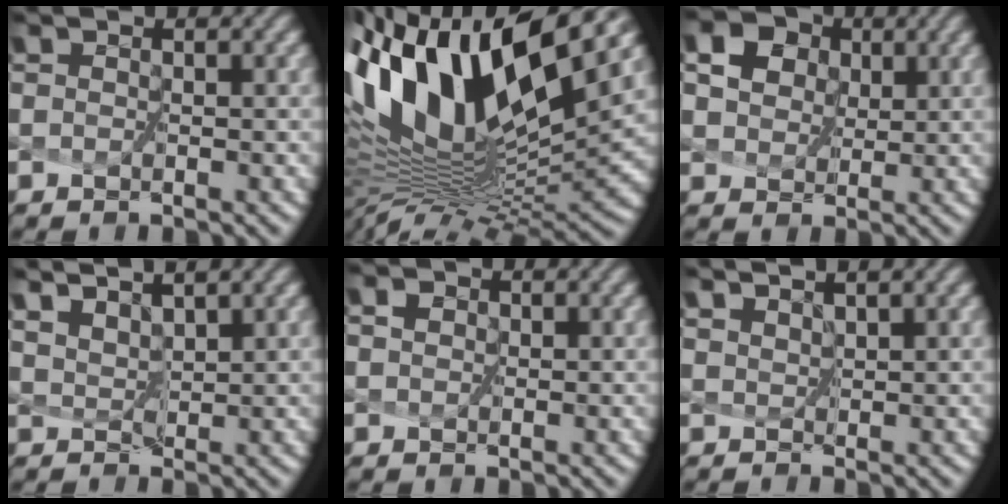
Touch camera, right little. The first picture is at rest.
{"total": 14.8, "force": [5.0, 5.4, 12.9], "torque": [-0.246, 0.016, 0.094]}
{"total": 12.5, "force": [5.8, 9.5, 5.7], "torque": [-0.136, 0.030, 0.101]}
{"total": 3.7, "force": [3.6, 0.2, 0.9], "torque": [-0.029, -0.007, 0.070]}
{"total": 2.3, "force": [1.0, 1.6, 1.3], "torque": [-0.022, 0.012, 0.006]}
{"total": 1.7, "force": [1.6, -0.3, 0.2], "torque": [-0.015, 0.006, 0.038]}